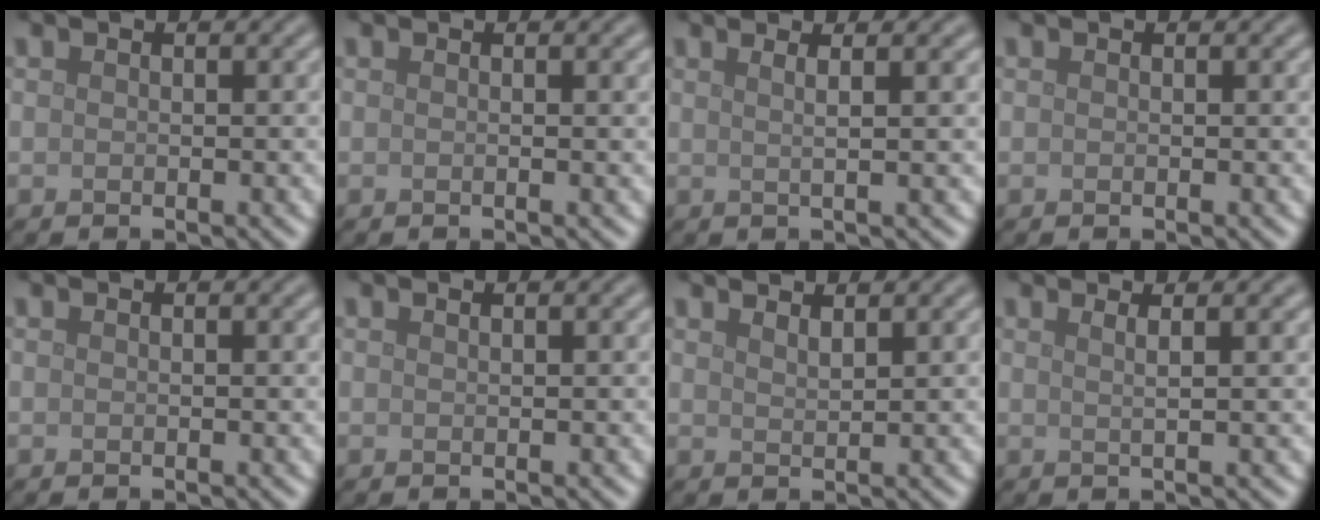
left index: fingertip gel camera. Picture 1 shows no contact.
{"total": 1.2, "force": [0.2, 0.4, 1.1], "torque": [-0.010, 0.003, -0.002]}
{"total": 3.9, "force": [1.8, 1.4, 3.2], "torque": [-0.028, 0.019, -0.010]}
{"total": 0.0}
{"total": 0.7, "force": [0.3, 0.2, 0.6], "torque": [-0.005, 0.004, 0.004]}
{"total": 1.1, "force": [0.7, 0.4, 0.8], "torque": [-0.008, 0.002, 0.007]}
{"total": 1.7, "force": [1.5, 0.4, 0.7], "torque": [-0.003, 0.006, 0.017]}
{"total": 3.2, "force": [1.7, 1.2, 2.4], "torque": [-0.015, 0.011, -0.008]}